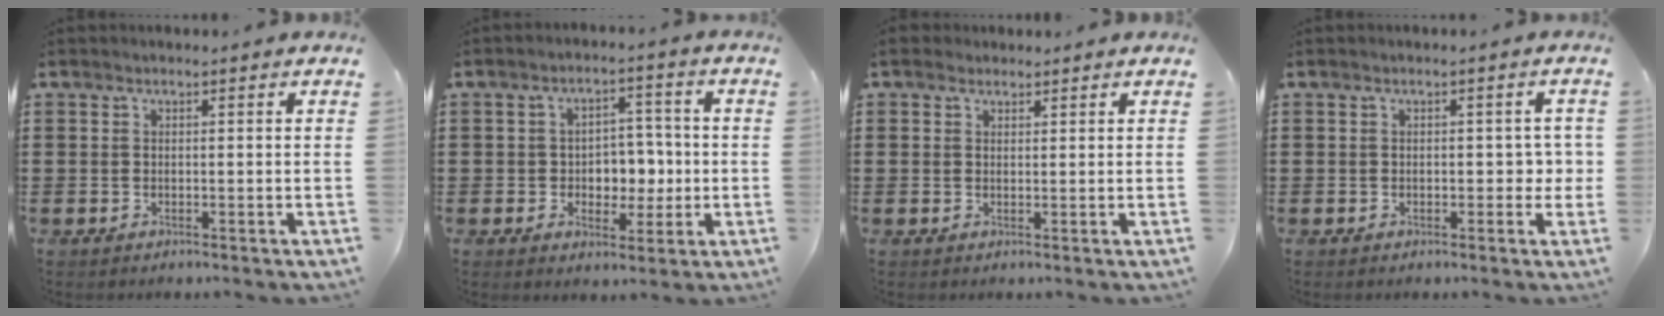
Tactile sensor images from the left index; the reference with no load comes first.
{"total": 5.3, "force": [-0.5, 4.5, 2.8], "torque": [-0.052, 0.006, -0.016]}
{"total": 1.6, "force": [1.4, 0.8, 0.2], "torque": [-0.008, 0.007, 0.027]}
{"total": 3.3, "force": [0.0, 1.7, 2.8], "torque": [-0.045, 0.005, -0.003]}